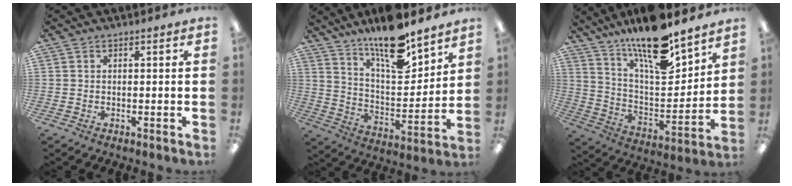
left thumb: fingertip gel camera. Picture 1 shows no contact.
{"total": 15.7, "force": [12.5, 4.6, 8.3], "torque": [-0.141, -0.087, 0.214]}
{"total": 17.9, "force": [14.4, 4.6, 9.5], "torque": [-0.176, -0.101, 0.248]}